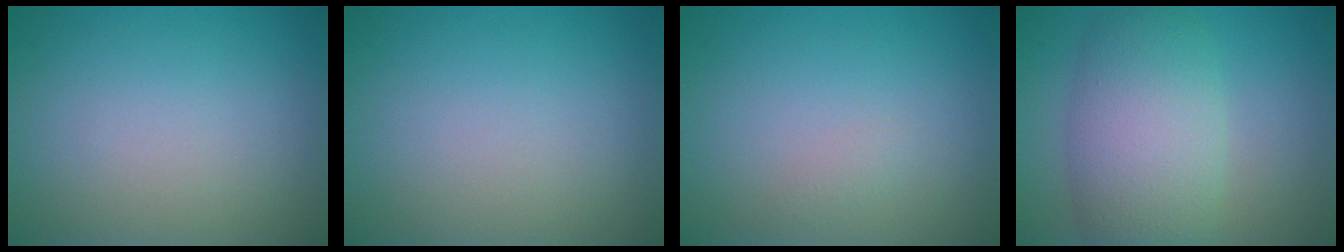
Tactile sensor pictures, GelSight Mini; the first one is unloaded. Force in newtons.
{"total": 0.0}
{"total": 0.6, "press": 0.6, "slide": 0.0}
{"total": 7.5, "press": 7.5, "slide": 0.3}